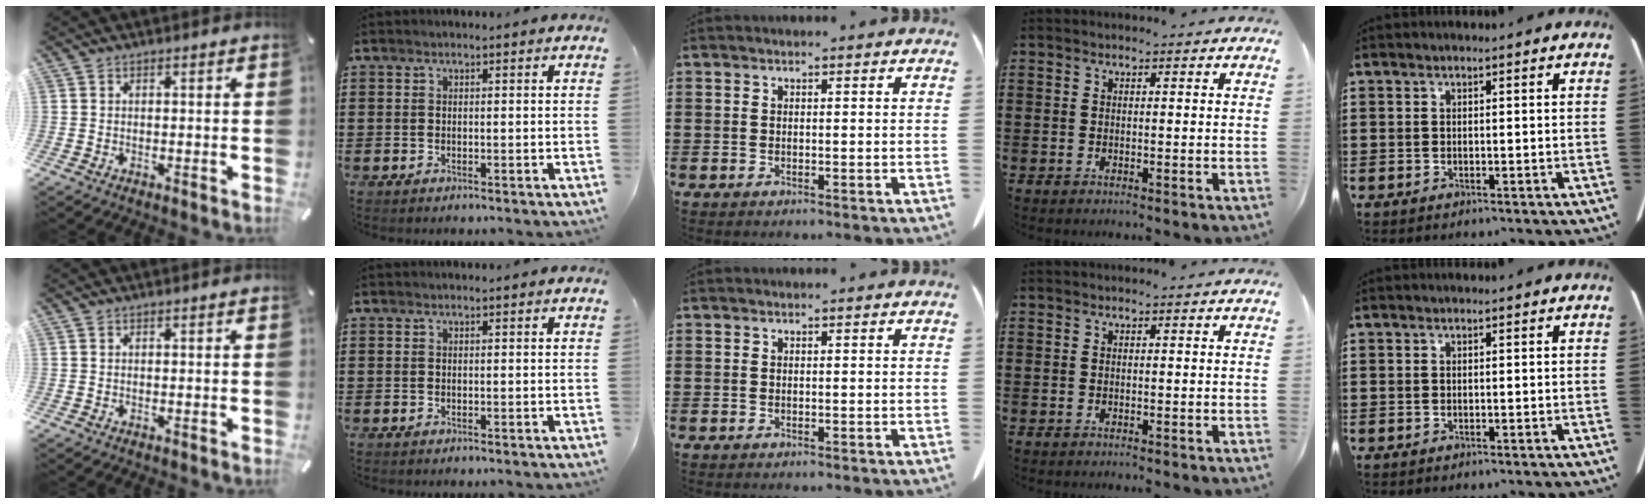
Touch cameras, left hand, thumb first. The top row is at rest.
{}